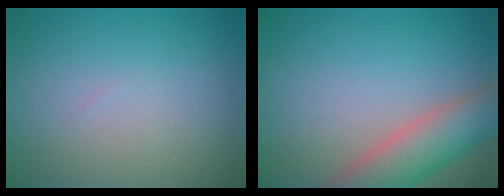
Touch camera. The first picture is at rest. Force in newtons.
{"total": 6.1, "press": 6.1, "slide": 0.5}